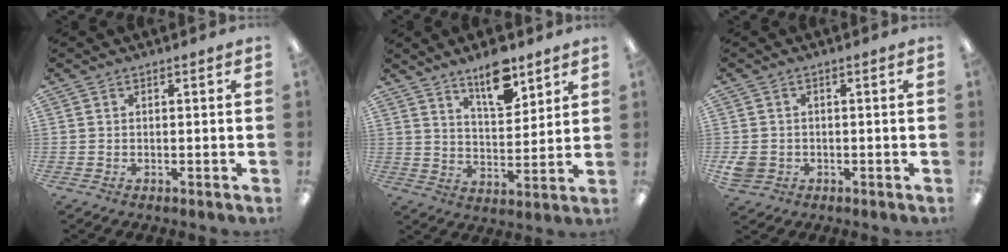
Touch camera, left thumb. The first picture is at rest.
{"total": 11.5, "force": [8.4, 4.6, 6.3], "torque": [-0.087, -0.049, 0.144]}
{"total": 3.2, "force": [-0.9, 2.9, 1.1], "torque": [-0.025, 0.002, -0.017]}